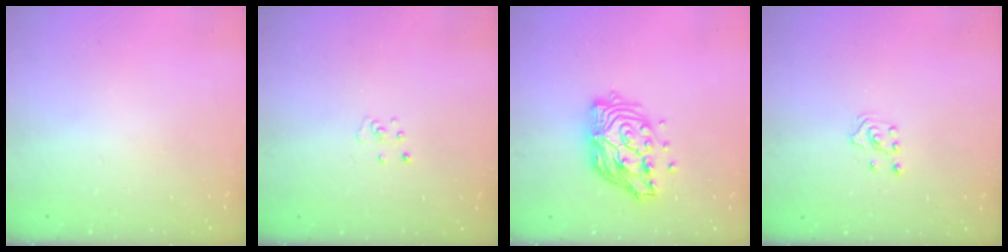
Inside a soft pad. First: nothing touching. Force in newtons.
{"total": 3.2, "press": 3.2, "slide": 0.4}
{"total": 14.1, "press": 14.0, "slide": 1.3}
{"total": 2.1, "press": 1.8, "slide": 0.9}